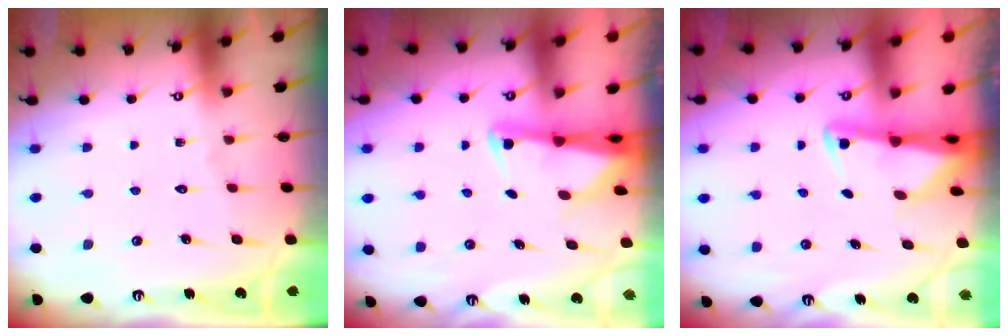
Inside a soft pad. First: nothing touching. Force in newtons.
{"total": 2.4, "press": 2.3, "slide": 0.5}
{"total": 2.4, "press": 2.4, "slide": 0.5}